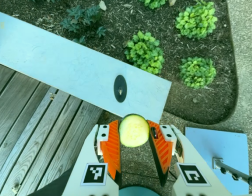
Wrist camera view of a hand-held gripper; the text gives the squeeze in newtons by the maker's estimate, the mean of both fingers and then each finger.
{"total": 11.8, "left": 12.2, "right": 11.4}